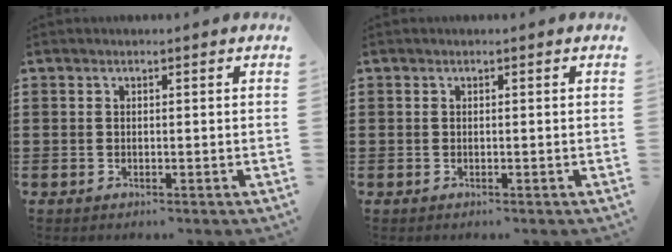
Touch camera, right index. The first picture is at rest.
{"total": 0.0}